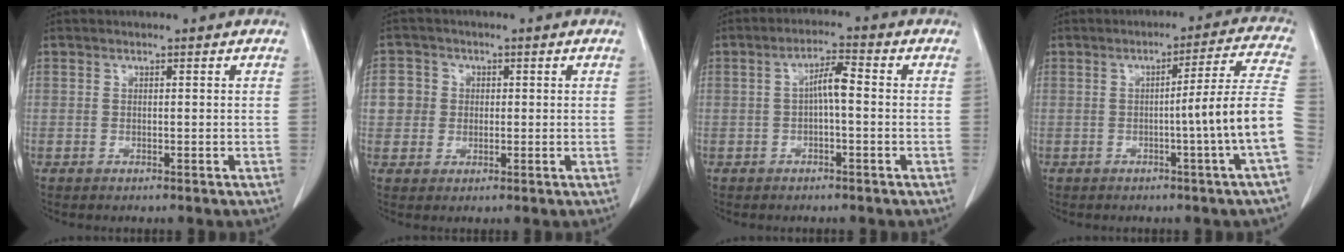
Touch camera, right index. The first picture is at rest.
{"total": 4.1, "force": [0.4, 4.0, 0.7], "torque": [-0.004, 0.010, 0.005]}
{"total": 4.0, "force": [-0.2, 0.7, 3.9], "torque": [-0.070, 0.013, -0.004]}
{"total": 10.9, "force": [-2.6, -2.5, 10.2], "torque": [-0.129, 0.005, -0.039]}